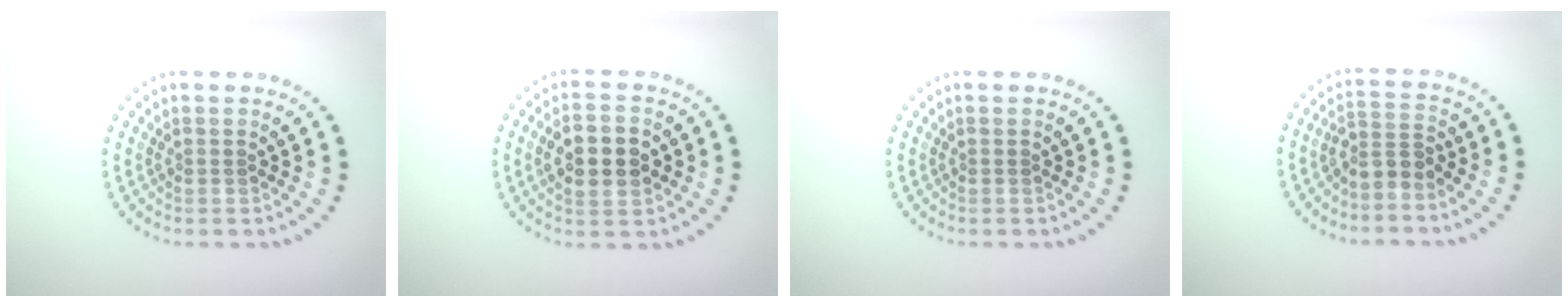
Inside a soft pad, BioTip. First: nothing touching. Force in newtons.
{"total": 4.8, "press": 4.7, "slide": 0.3}
{"total": 0.0}
{"total": 2.6, "press": 1.9, "slide": 1.7}